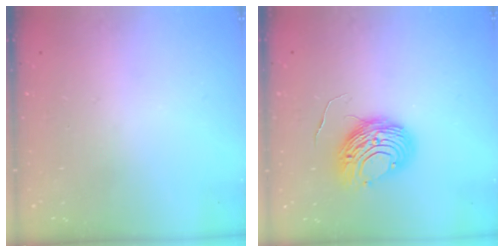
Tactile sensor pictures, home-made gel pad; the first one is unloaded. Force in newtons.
{"total": 9.7, "press": 9.7, "slide": 0.6}